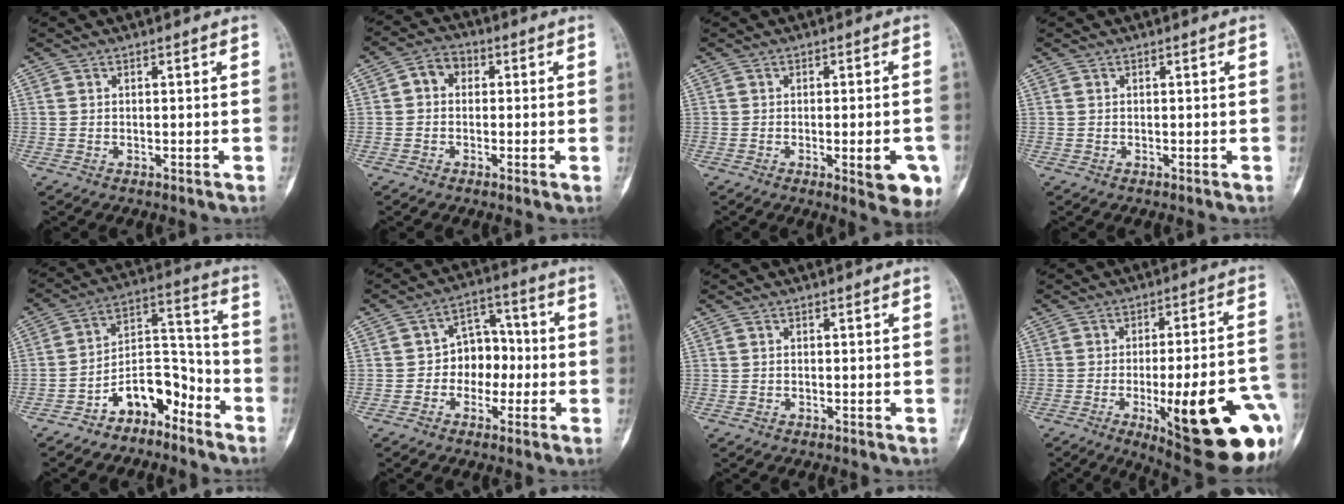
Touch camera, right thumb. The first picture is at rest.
{"total": 4.5, "force": [0.1, 3.8, 2.4], "torque": [-0.022, 0.015, -0.013]}
{"total": 7.9, "force": [-2.6, 2.5, 7.0], "torque": [-0.071, 0.001, -0.024]}
{"total": 0.0}
{"total": 10.8, "force": [-7.0, 6.1, 5.5], "torque": [-0.063, 0.097, -0.129]}
{"total": 8.1, "force": [-1.3, 6.4, 4.9], "torque": [-0.027, 0.038, -0.036]}
{"total": 0.0}
{"total": 25.6, "force": [-8.3, 6.9, 23.3], "torque": [-0.250, 0.010, -0.094]}